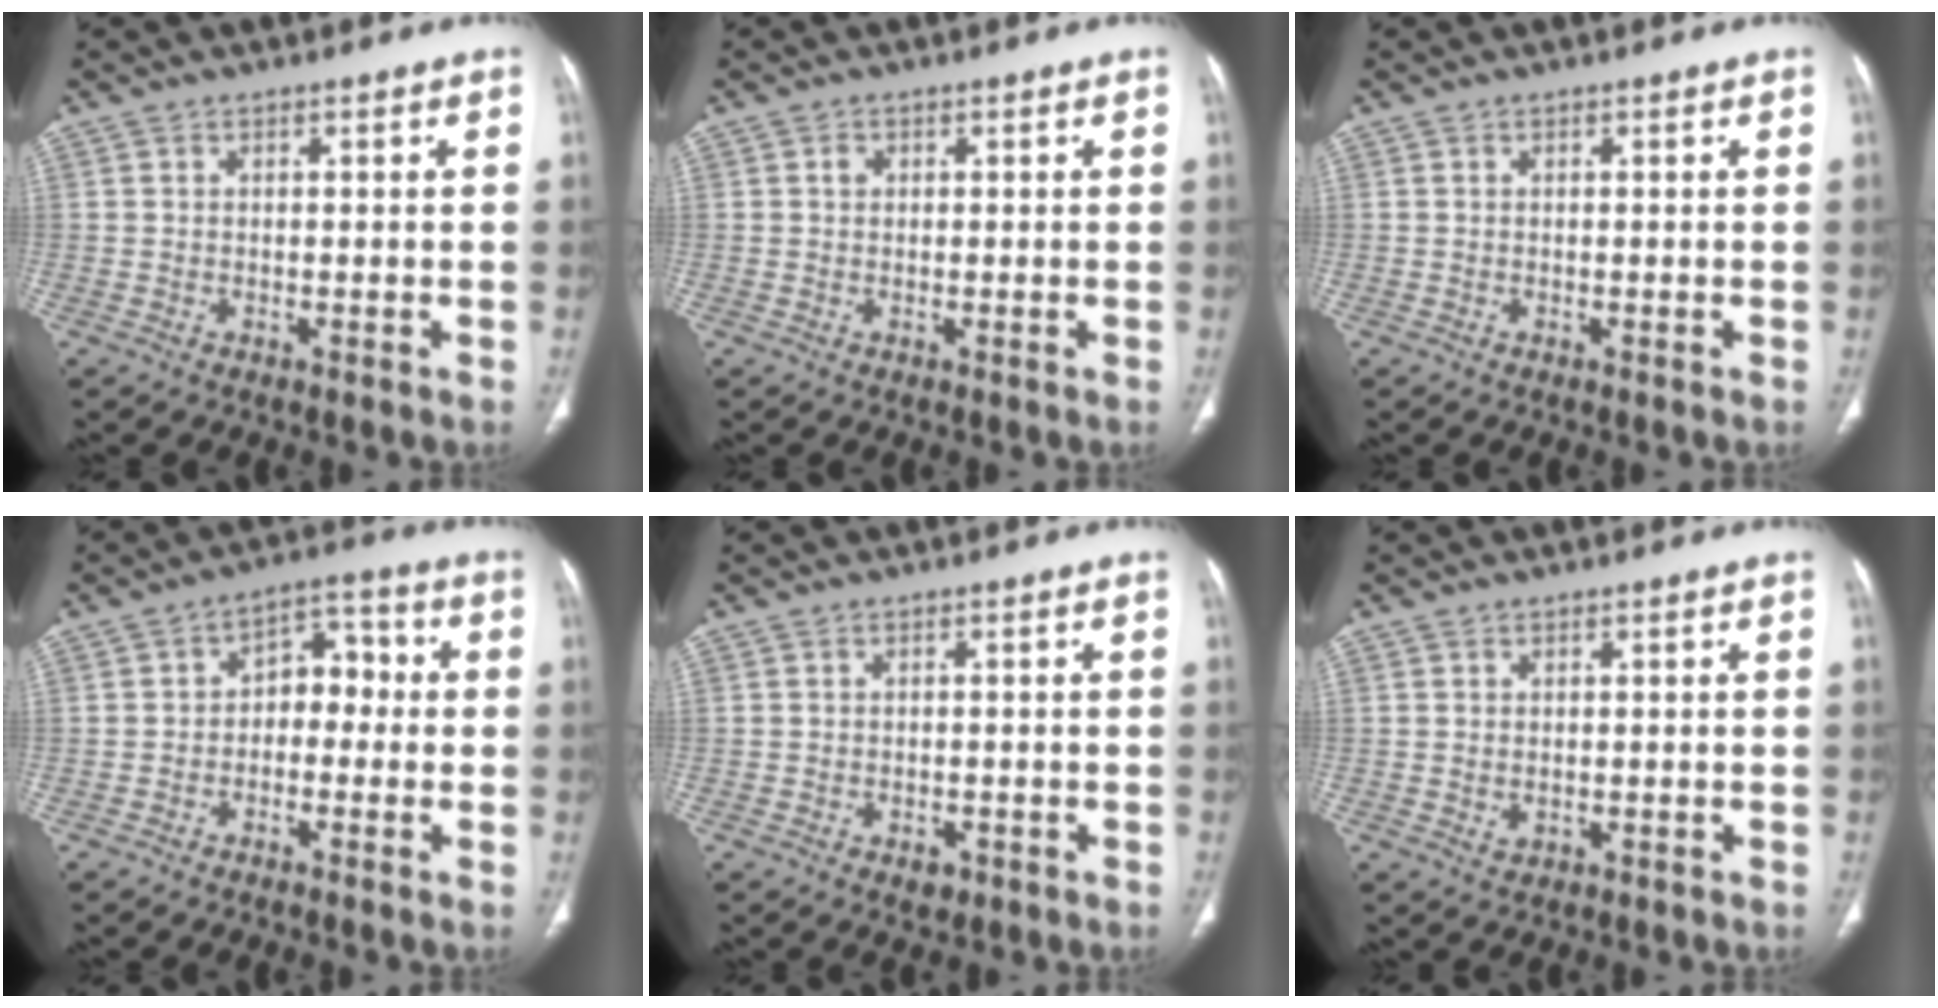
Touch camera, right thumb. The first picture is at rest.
{"total": 1.0, "force": [0.2, 0.8, 0.4], "torque": [-0.004, 0.002, 0.003]}
{"total": 0.0}
{"total": 6.9, "force": [-0.7, 4.8, 4.9], "torque": [-0.042, 0.036, -0.024]}
{"total": 2.0, "force": [-1.0, 1.3, 1.1], "torque": [-0.010, 0.002, -0.008]}
{"total": 1.4, "force": [0.0, 1.1, 0.9], "torque": [-0.016, -0.003, 0.005]}